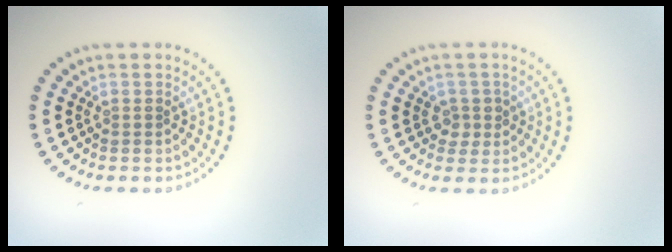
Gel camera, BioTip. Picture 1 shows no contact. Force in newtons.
{"total": 1.5, "press": 1.3, "slide": 0.7}